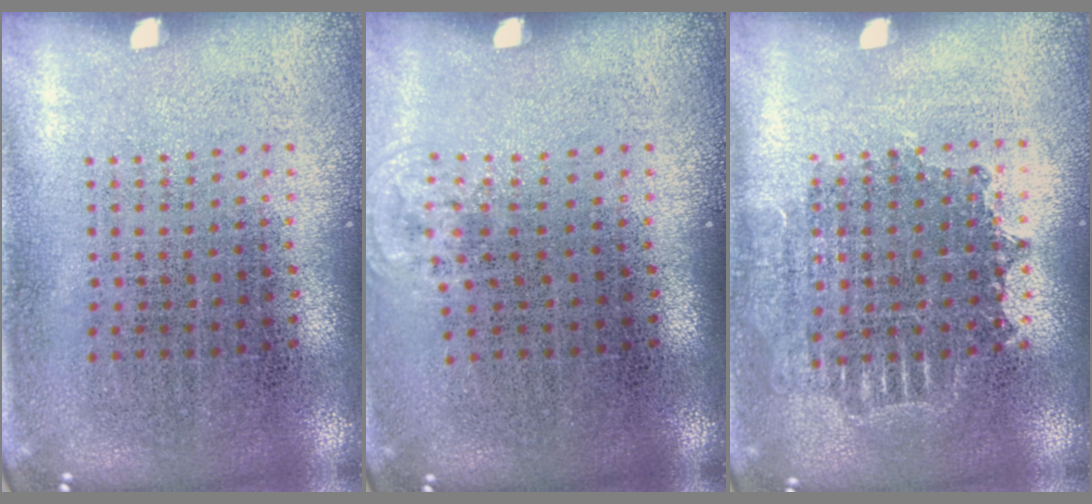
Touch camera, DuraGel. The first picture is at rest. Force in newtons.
{"total": 0.6, "press": 0.5, "slide": 0.3}
{"total": 1.2, "press": 1.1, "slide": 0.5}